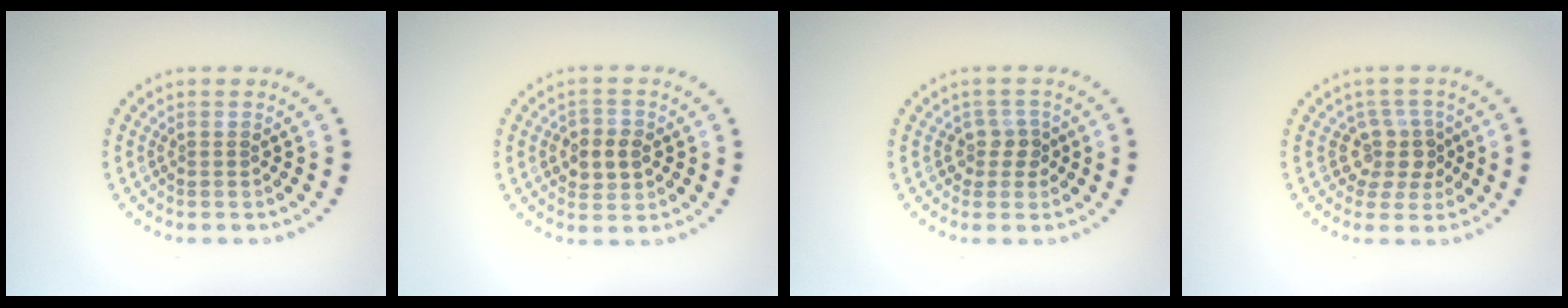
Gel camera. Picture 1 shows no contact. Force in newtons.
{"total": 2.8, "press": 2.8, "slide": 0.4}
{"total": 1.9, "press": 1.5, "slide": 1.1}
{"total": 2.9, "press": 2.2, "slide": 1.9}